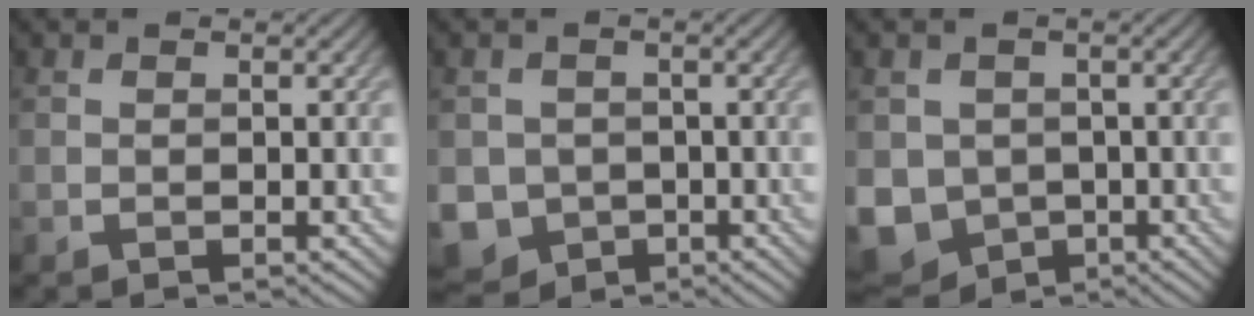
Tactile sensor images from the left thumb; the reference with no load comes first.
{"total": 5.9, "force": [-1.7, 5.3, 2.0], "torque": [-0.055, -0.026, -0.037]}
{"total": 7.3, "force": [-1.4, 6.4, 3.3], "torque": [-0.089, -0.029, -0.028]}